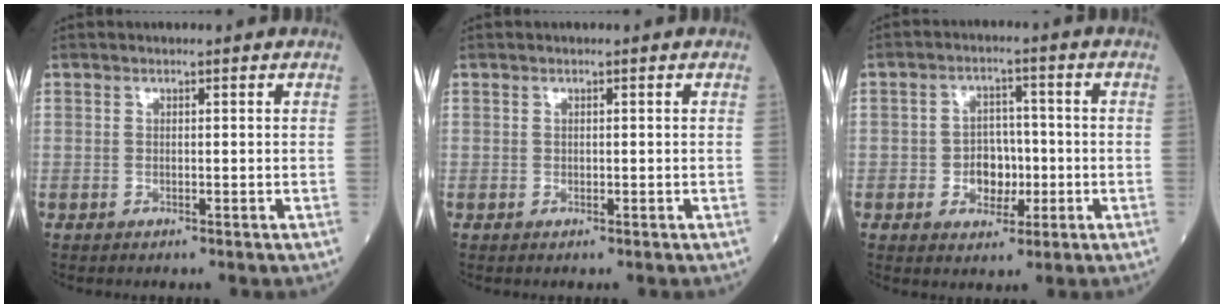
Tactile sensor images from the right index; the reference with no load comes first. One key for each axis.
{"total": 0.0}
{"total": 5.4, "fx": -1.3, "fy": 3.9, "fz": 3.5, "tx": -0.053, "ty": 0.011, "tz": -0.018}